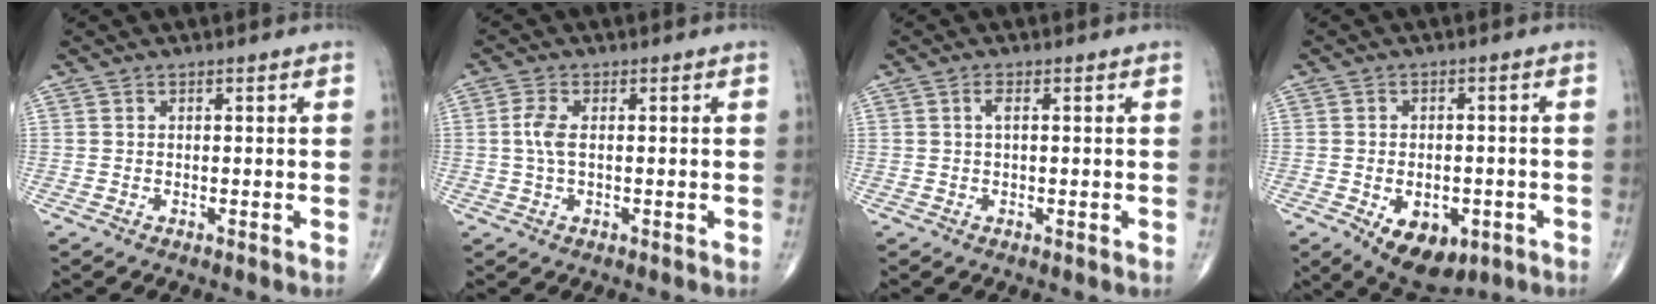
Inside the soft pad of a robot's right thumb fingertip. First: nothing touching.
{"total": 3.5, "force": [0.2, 1.5, 3.2], "torque": [-0.083, 0.005, 0.003]}
{"total": 1.5, "force": [0.3, 0.3, 1.4], "torque": [-0.031, 0.000, 0.003]}
{"total": 10.3, "force": [-4.2, 6.1, 7.1], "torque": [-0.086, 0.007, -0.050]}